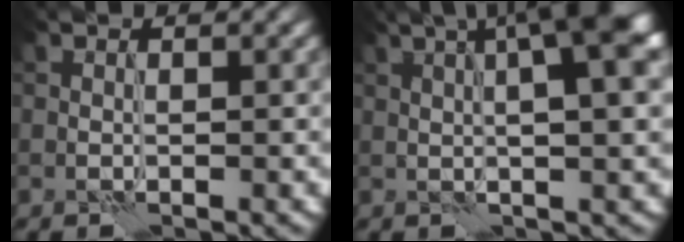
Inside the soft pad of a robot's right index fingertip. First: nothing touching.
{"total": 10.5, "force": [3.4, 2.9, 9.5], "torque": [-0.103, 0.029, 0.035]}